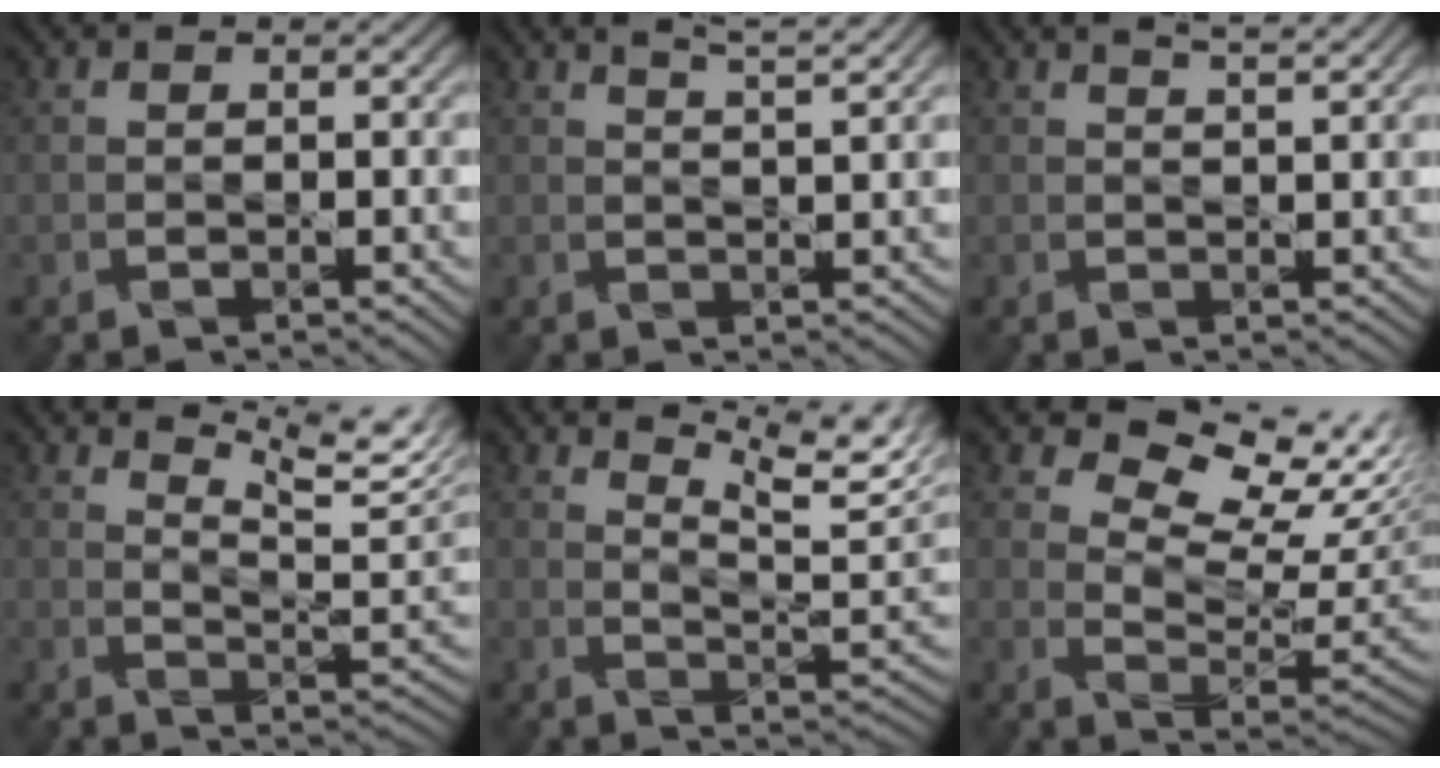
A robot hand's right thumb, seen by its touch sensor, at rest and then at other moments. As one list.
[{"total": 4.2, "force": [3.5, 0.4, 2.4], "torque": [-0.027, 0.012, 0.035]}, {"total": 2.8, "force": [2.5, 0.3, 1.3], "torque": [-0.012, 0.002, 0.021]}, {"total": 8.8, "force": [6.6, 1.6, 5.7], "torque": [-0.105, 0.004, 0.099]}, {"total": 9.3, "force": [6.5, 1.9, 6.4], "torque": [-0.117, 0.005, 0.098]}, {"total": 11.4, "force": [7.4, 4.9, 7.2], "torque": [-0.134, 0.009, 0.118]}]